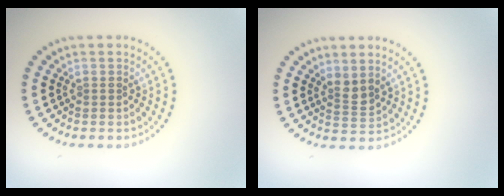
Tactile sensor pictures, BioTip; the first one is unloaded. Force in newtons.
{"total": 1.8, "press": 1.4, "slide": 1.1}